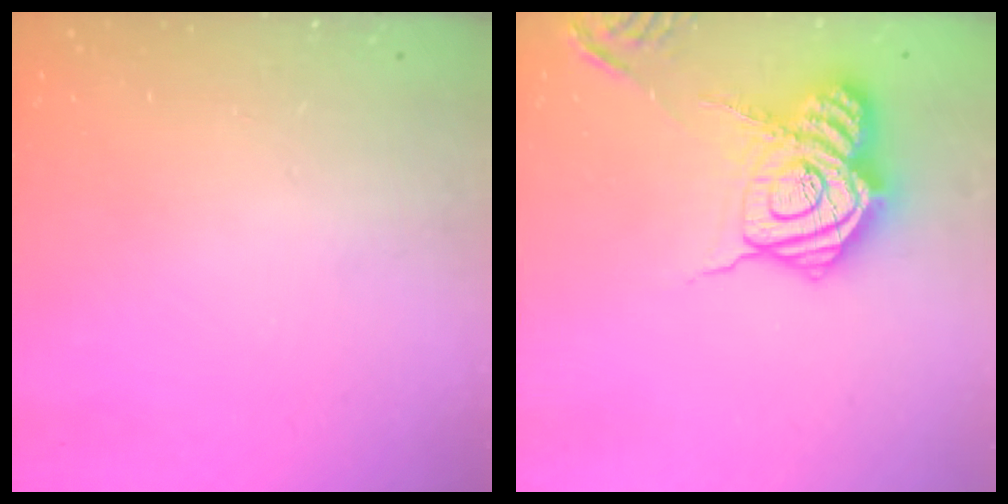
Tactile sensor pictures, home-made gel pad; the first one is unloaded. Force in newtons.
{"total": 18.9, "press": 18.9, "slide": 1.5}